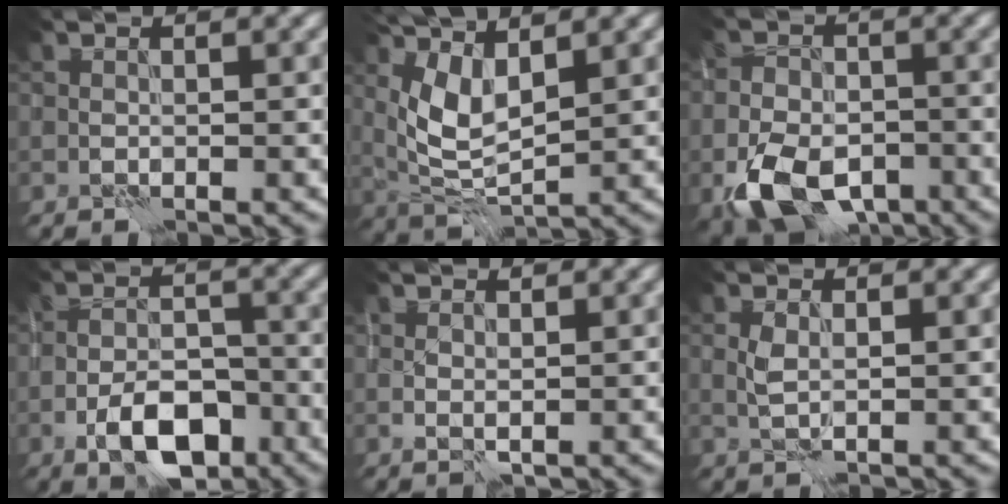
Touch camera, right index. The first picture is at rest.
{"total": 5.7, "force": [2.4, 1.9, 4.8], "torque": [-0.109, -0.003, 0.052]}
{"total": 9.3, "force": [-4.7, 5.6, 5.8], "torque": [-0.127, -0.029, -0.078]}
{"total": 6.0, "force": [-3.3, 2.8, 4.2], "torque": [-0.064, 0.001, -0.059]}
{"total": 1.2, "force": [0.5, 0.7, 0.8], "torque": [-0.018, -0.002, 0.012]}
{"total": 1.3, "force": [0.5, 0.4, 1.1], "torque": [-0.028, 0.000, 0.010]}